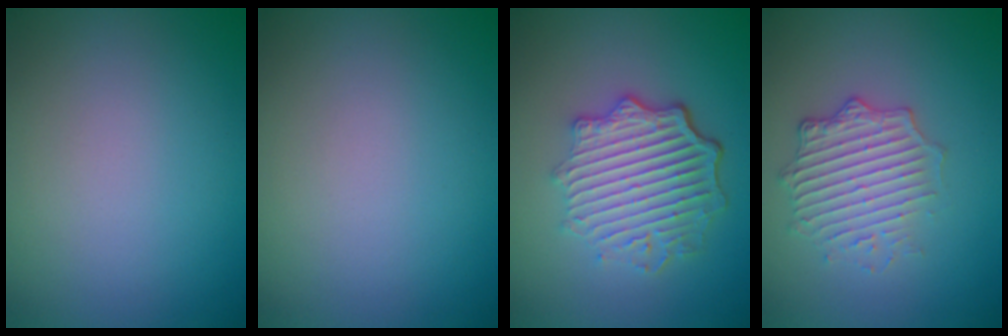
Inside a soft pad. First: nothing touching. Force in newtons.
{"total": 0.0}
{"total": 6.1, "press": 4.5, "slide": 4.1}
{"total": 3.6, "press": 3.3, "slide": 1.6}